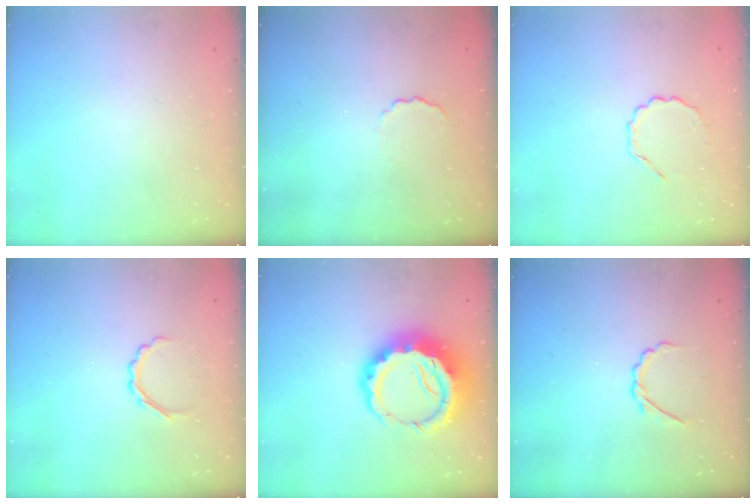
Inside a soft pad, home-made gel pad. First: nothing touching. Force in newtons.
{"total": 3.2, "press": 3.1, "slide": 0.9}
{"total": 2.5, "press": 2.3, "slide": 0.9}
{"total": 4.4, "press": 4.2, "slide": 1.2}
{"total": 14.2, "press": 13.9, "slide": 2.9}
{"total": 2.8, "press": 2.6, "slide": 0.8}